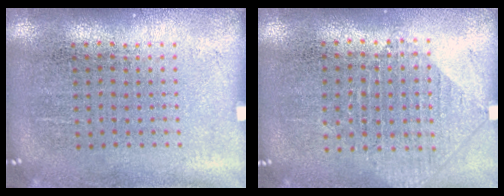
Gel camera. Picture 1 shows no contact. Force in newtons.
{"total": 0.9, "press": 0.9, "slide": 0.2}